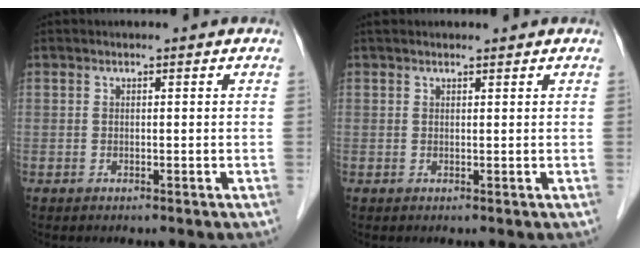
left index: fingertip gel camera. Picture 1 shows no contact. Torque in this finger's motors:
{"motor_torque": [0.20, -0.17, 0.09, 0.02]}